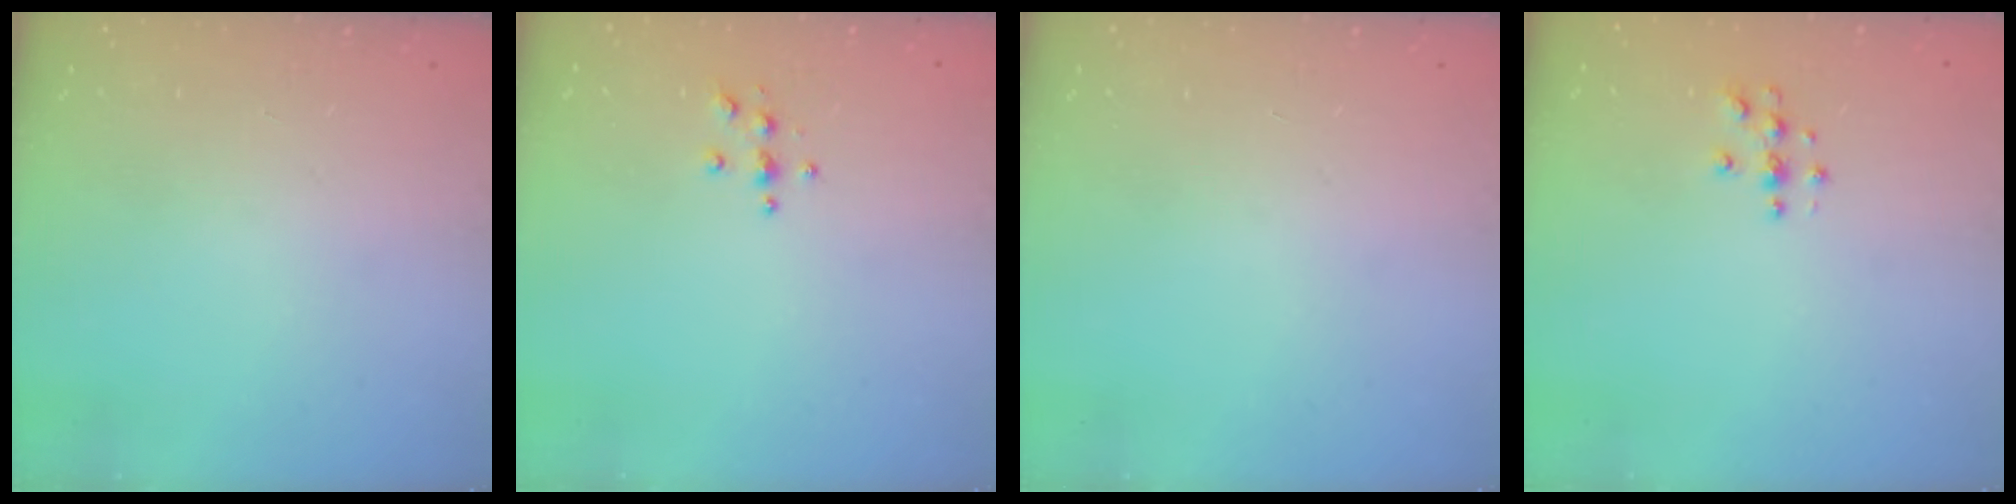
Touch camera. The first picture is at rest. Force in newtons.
{"total": 3.8, "press": 3.8, "slide": 0.4}
{"total": 0.0}
{"total": 3.8, "press": 3.8, "slide": 0.4}